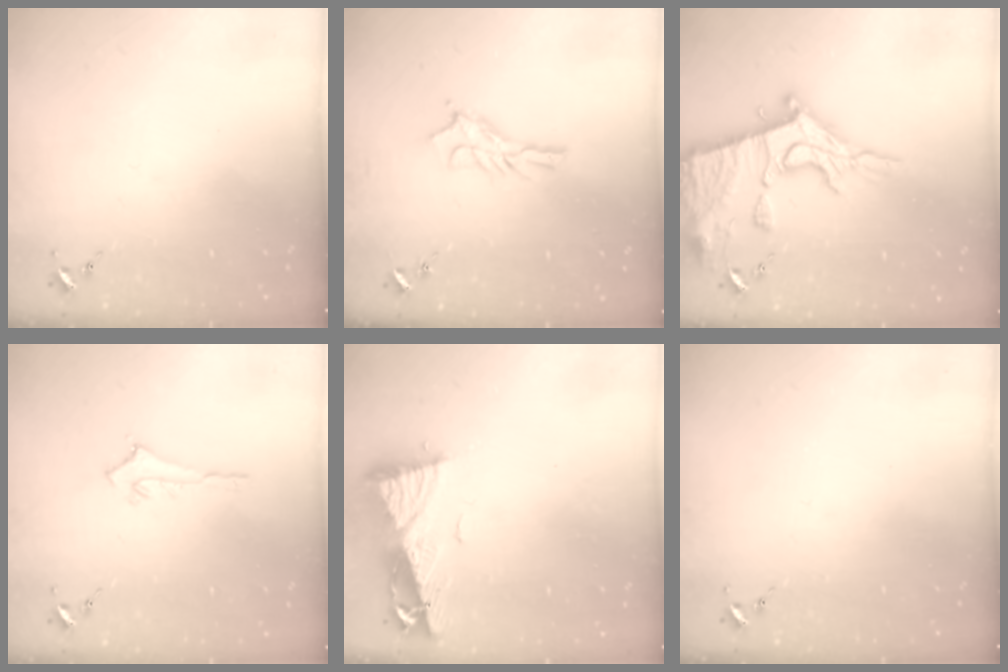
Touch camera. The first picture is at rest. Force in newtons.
{"total": 8.6, "press": 8.5, "slide": 0.2}
{"total": 24.8, "press": 24.7, "slide": 2.3}
{"total": 2.8, "press": 2.8, "slide": 0.2}
{"total": 10.1, "press": 10.0, "slide": 1.2}
{"total": 0.0}